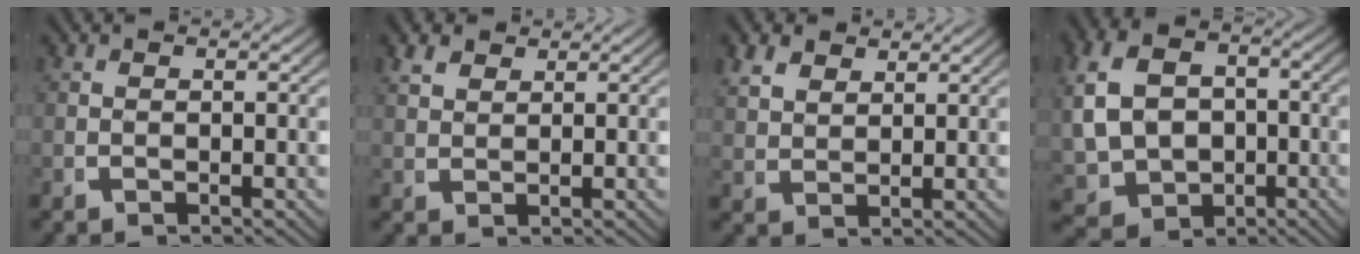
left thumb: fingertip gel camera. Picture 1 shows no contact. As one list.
[{"total": 2.5, "force": [2.2, 0.8, 0.8], "torque": [-0.006, 0.004, 0.045]}, {"total": 3.5, "force": [2.8, 1.6, 1.3], "torque": [-0.017, 0.001, 0.057]}, {"total": 10.6, "force": [-1.2, 8.5, 6.2], "torque": [-0.132, -0.044, 0.001]}]